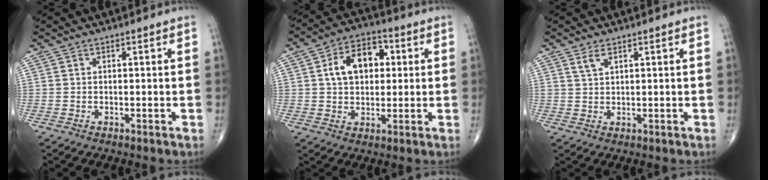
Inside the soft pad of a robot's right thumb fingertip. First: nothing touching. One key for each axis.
{"total": 10.9, "fx": 2.1, "fy": 7.3, "fz": 7.8, "tx": -0.105, "ty": 0.015, "tz": 0.029}
{"total": 2.2, "fx": 1.4, "fy": 0.9, "fz": 1.4, "tx": -0.030, "ty": -0.003, "tz": 0.033}